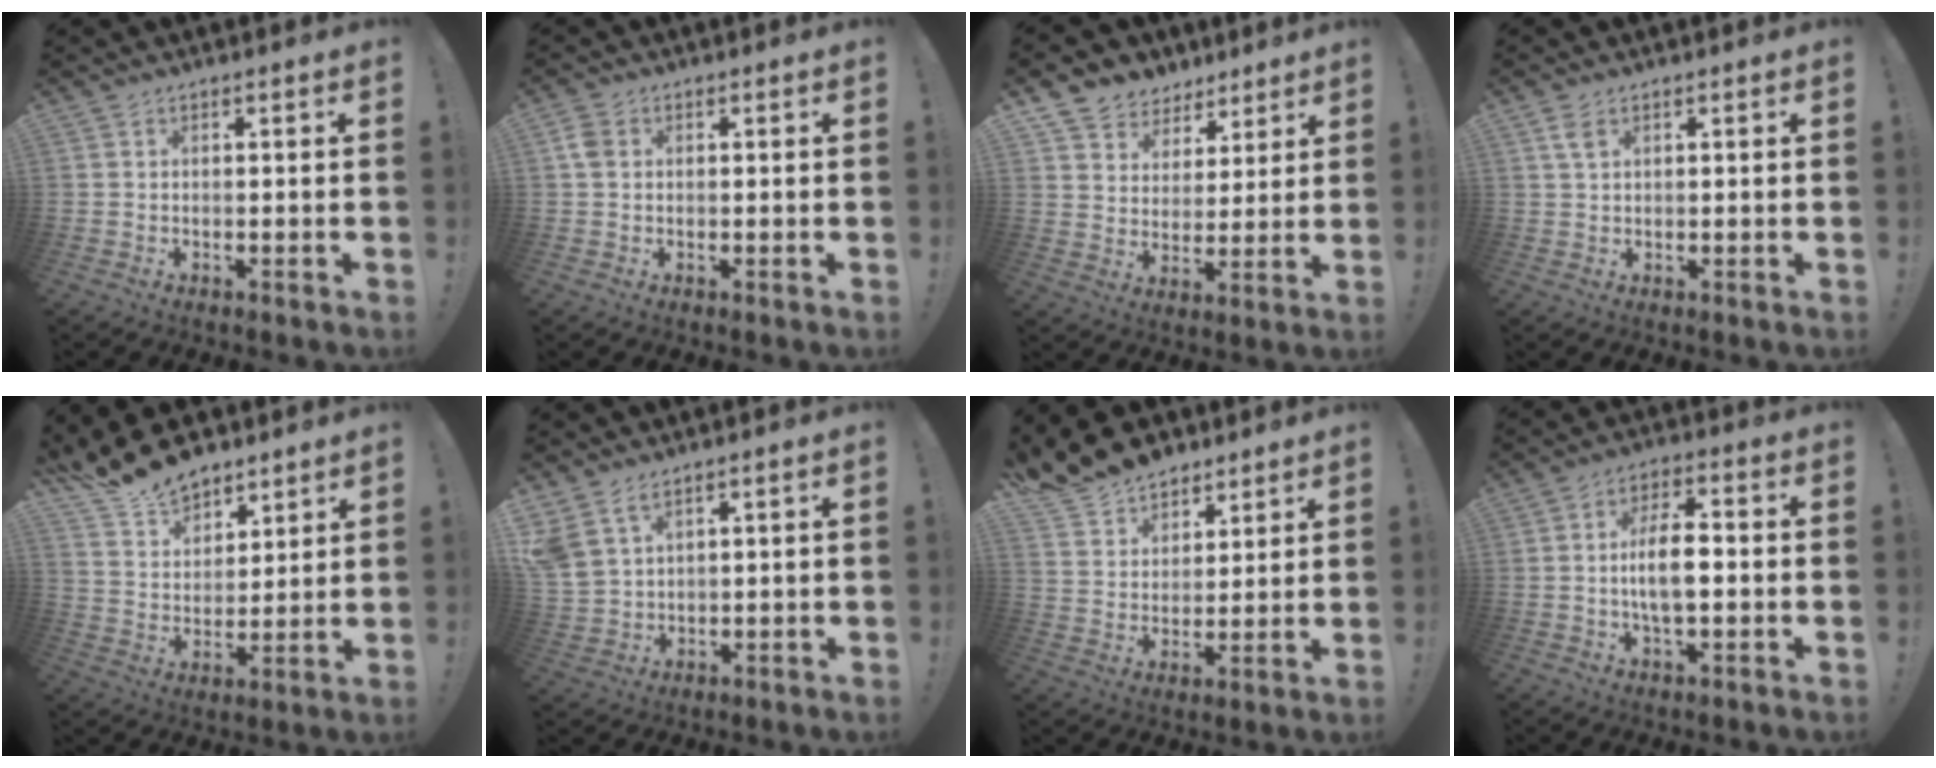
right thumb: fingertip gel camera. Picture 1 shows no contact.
{"total": 3.8, "force": [0.9, 2.7, 2.6], "torque": [-0.049, 0.004, 0.016]}
{"total": 7.8, "force": [5.2, 5.8, 0.5], "torque": [-0.014, -0.044, 0.106]}
{"total": 3.1, "force": [1.6, 1.6, 2.1], "torque": [-0.031, -0.005, 0.027]}
{"total": 13.9, "force": [12.2, 5.8, 3.0], "torque": [-0.077, -0.096, 0.232]}
{"total": 6.5, "force": [4.4, 3.7, 3.1], "torque": [-0.074, -0.015, 0.089]}
{"total": 12.7, "force": [11.0, 6.0, 2.2], "torque": [-0.056, -0.087, 0.213]}
{"total": 9.7, "force": [-0.9, 4.2, 8.7], "torque": [-0.158, 0.006, -0.022]}